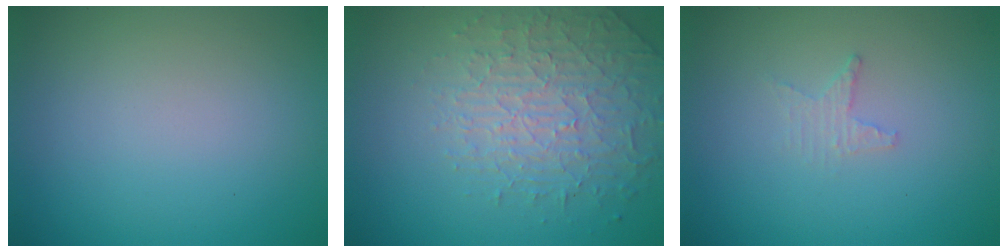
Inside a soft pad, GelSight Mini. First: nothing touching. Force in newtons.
{"total": 4.0, "press": 3.5, "slide": 2.0}
{"total": 1.2, "press": 1.2, "slide": 0.4}